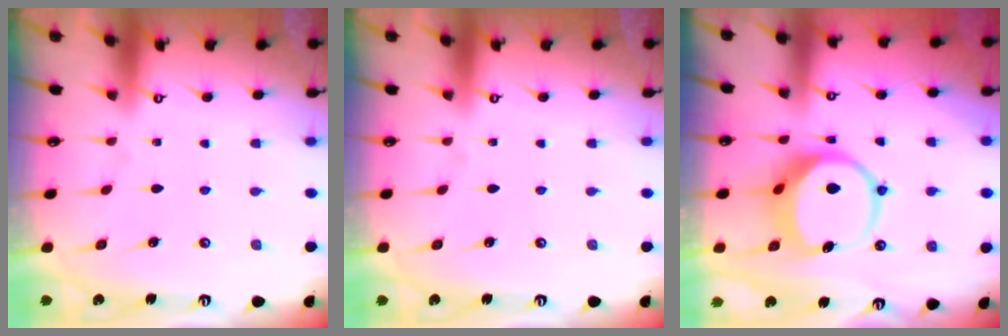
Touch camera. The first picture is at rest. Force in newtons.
{"total": 0.0}
{"total": 9.0, "press": 8.9, "slide": 1.3}